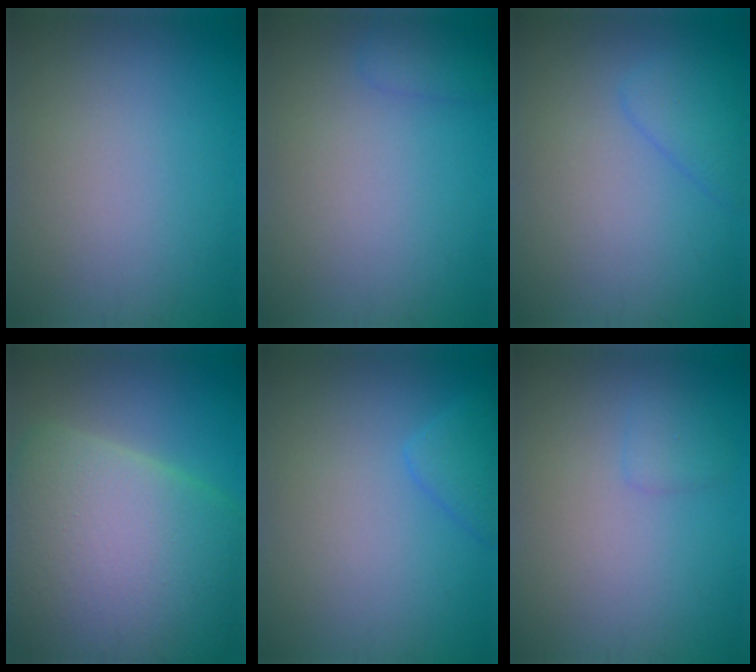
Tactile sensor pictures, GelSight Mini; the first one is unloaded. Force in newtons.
{"total": 1.3, "press": 1.3, "slide": 0.1}
{"total": 2.2, "press": 2.1, "slide": 0.2}
{"total": 14.0, "press": 14.0, "slide": 0.4}
{"total": 2.0, "press": 1.9, "slide": 0.0}
{"total": 1.0, "press": 1.0, "slide": 0.1}